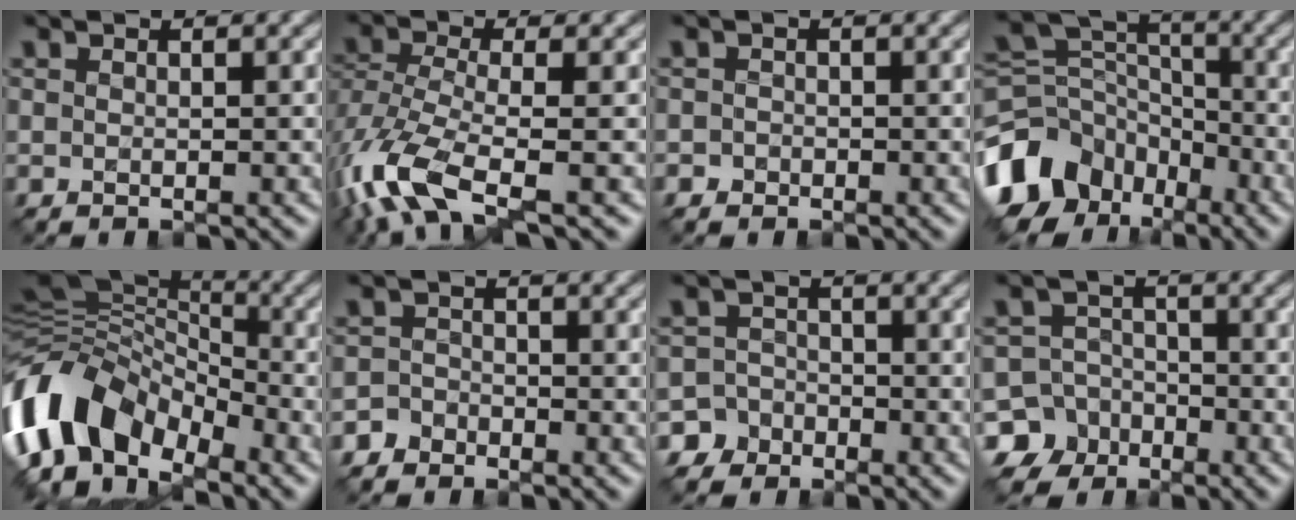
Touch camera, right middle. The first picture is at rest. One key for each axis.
{"total": 8.4, "fx": -4.1, "fy": 3.2, "fz": 6.6, "tx": -0.160, "ty": -0.011, "tz": -0.087}
{"total": 0.8, "fx": -0.4, "fy": 0.7, "fz": 0.0, "tx": 0.006, "ty": -0.003, "tz": -0.008}
{"total": 11.1, "fx": -6.6, "fy": 7.4, "fz": 4.9, "tx": -0.110, "ty": 0.005, "tz": -0.131}
{"total": 12.3, "fx": -5.8, "fy": 7.5, "fz": 7.8, "tx": -0.157, "ty": 0.004, "tz": -0.123}
{"total": 1.9, "fx": -1.5, "fy": 1.2, "fz": 0.0, "tx": 0.013, "ty": 0.006, "tz": -0.035}
{"total": 4.9, "fx": -3.3, "fy": 3.6, "fz": 0.2, "tx": 0.020, "ty": -0.009, "tz": -0.066}
{"total": 8.8, "fx": -5.2, "fy": 7.0, "fz": 1.2, "tx": -0.016, "ty": -0.025, "tz": -0.117}